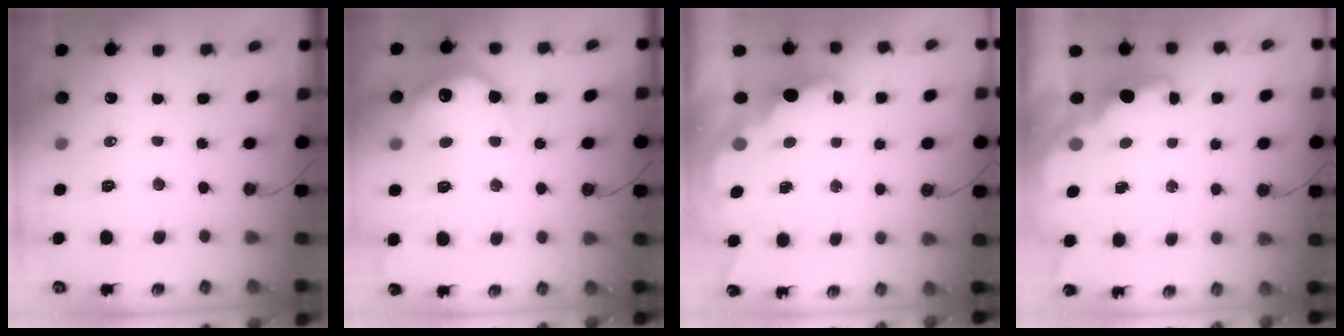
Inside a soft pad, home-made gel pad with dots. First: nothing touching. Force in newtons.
{"total": 18.1, "press": 18.1, "slide": 1.5}
{"total": 3.0, "press": 2.9, "slide": 0.5}
{"total": 1.9, "press": 1.7, "slide": 0.8}